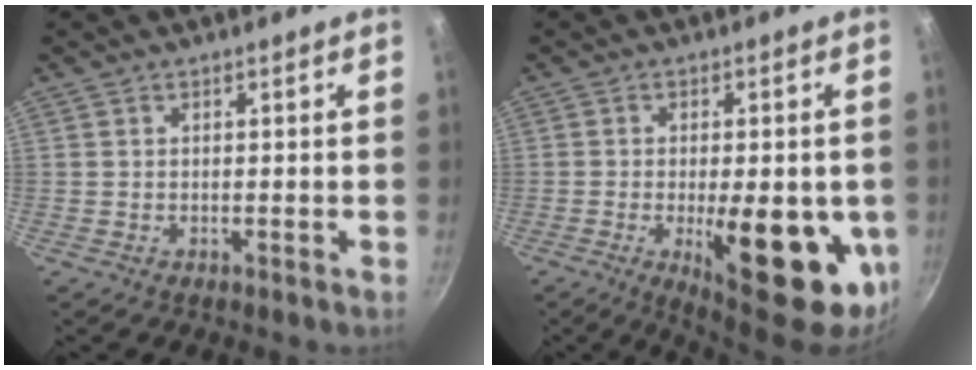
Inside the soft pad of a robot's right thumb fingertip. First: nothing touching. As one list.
[{"total": 19.2, "force": [-4.5, 7.1, 17.2], "torque": [-0.199, -0.010, -0.049]}]